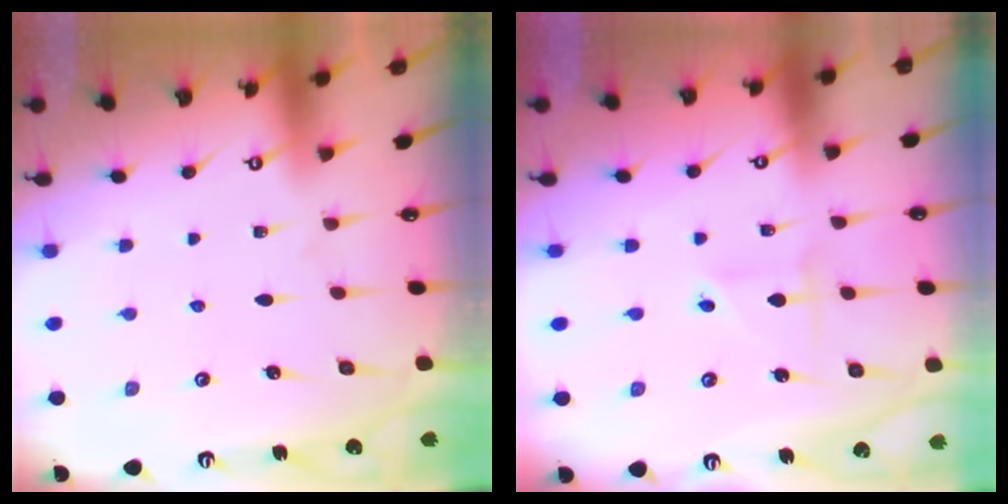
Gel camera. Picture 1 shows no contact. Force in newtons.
{"total": 2.4, "press": 2.4, "slide": 0.2}